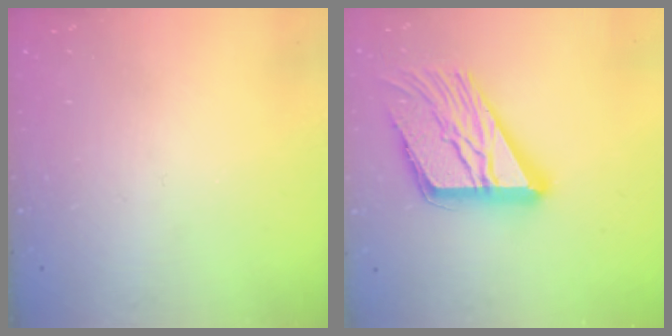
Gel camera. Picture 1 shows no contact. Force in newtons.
{"total": 18.9, "press": 18.8, "slide": 1.9}